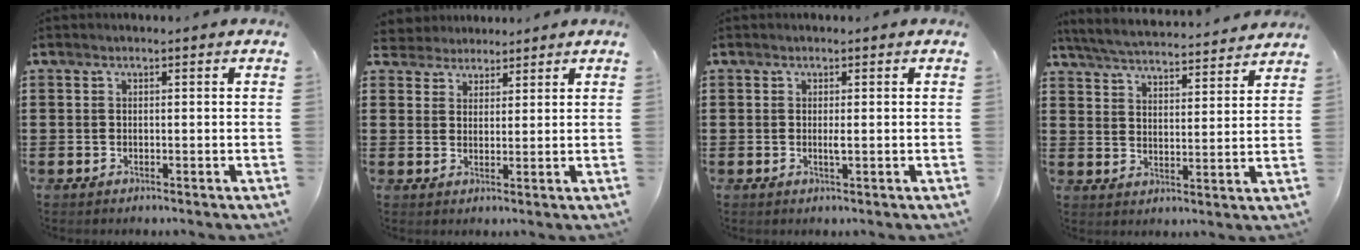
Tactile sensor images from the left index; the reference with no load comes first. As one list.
[{"total": 2.9, "force": [2.5, 1.3, -0.6], "torque": [-0.002, 0.001, 0.047]}, {"total": 1.1, "force": [0.0, 0.0, 1.0], "torque": [-0.020, -0.004, -0.001]}, {"total": 4.8, "force": [4.7, -0.1, 0.8], "torque": [-0.039, -0.036, 0.078]}]